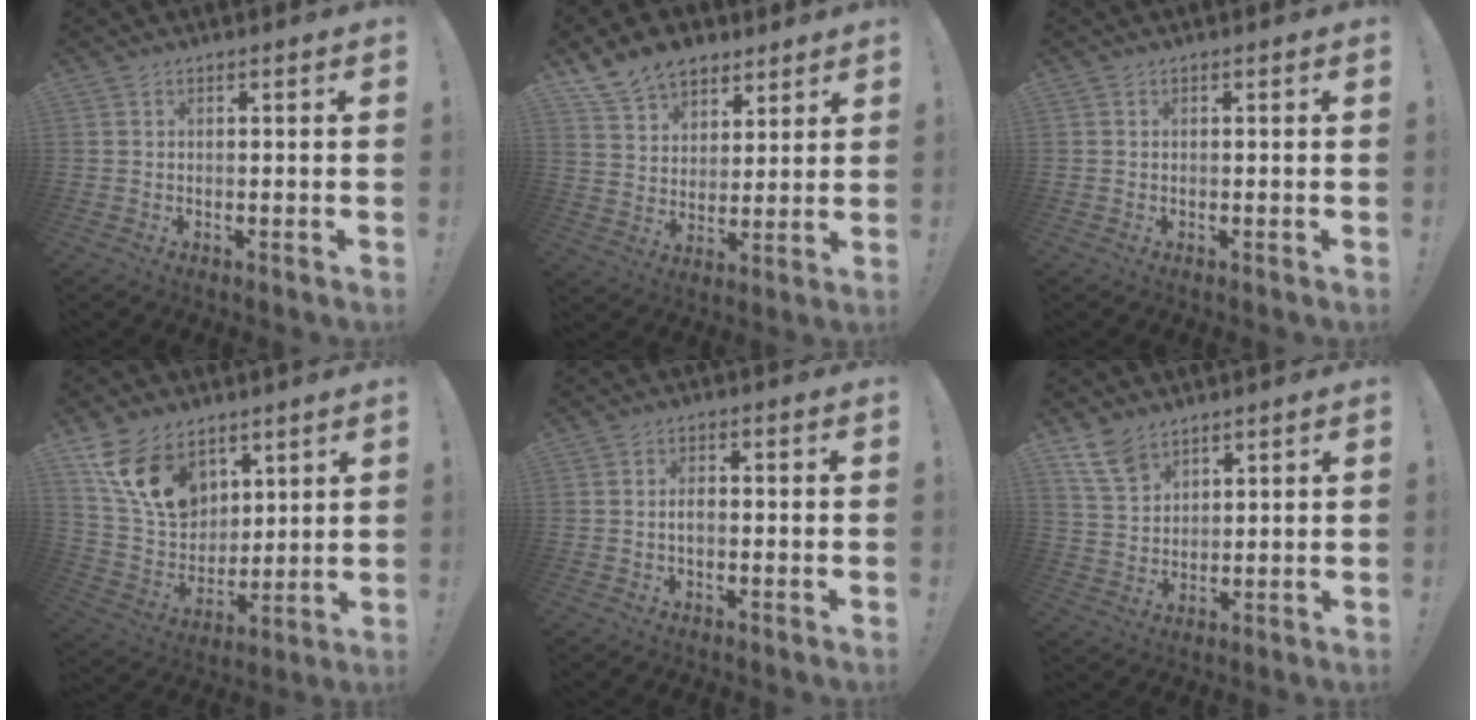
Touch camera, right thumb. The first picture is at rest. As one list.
[{"total": 11.1, "force": [7.9, 7.1, 3.4], "torque": [-0.062, -0.051, 0.156]}, {"total": 0.0}, {"total": 17.0, "force": [9.5, 11.0, 8.9], "torque": [-0.163, -0.046, 0.183]}, {"total": 2.0, "force": [-0.5, 0.9, 1.7], "torque": [-0.027, 0.003, -0.010]}, {"total": 8.9, "force": [6.4, 5.1, 3.5], "torque": [-0.075, -0.031, 0.130]}]